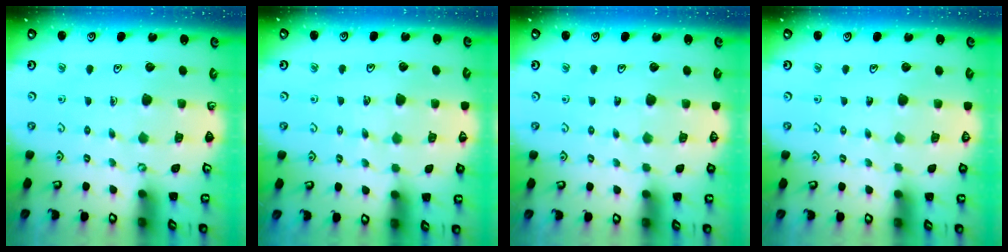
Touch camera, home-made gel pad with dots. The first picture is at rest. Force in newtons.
{"total": 2.1, "press": 2.1, "slide": 0.4}
{"total": 0.0}
{"total": 0.0}